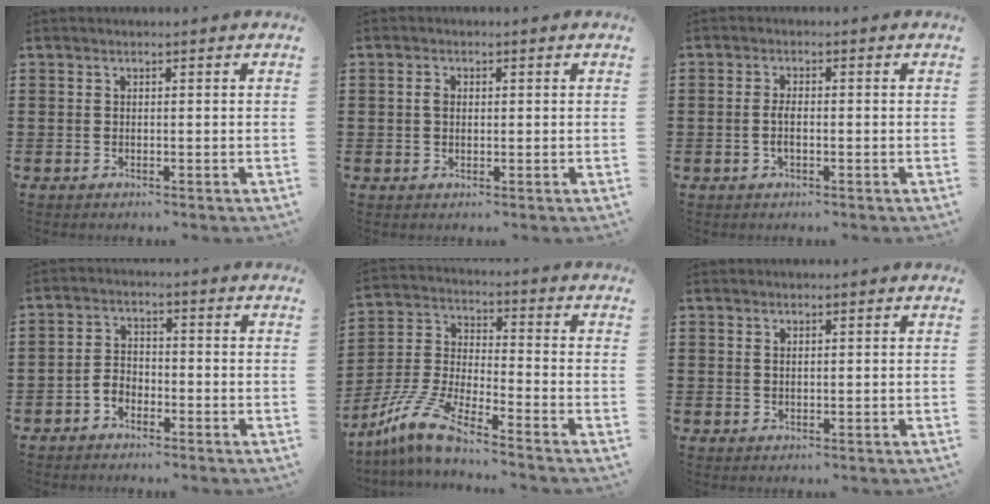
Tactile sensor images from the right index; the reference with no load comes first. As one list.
[{"total": 1.7, "force": [0.3, 1.1, 1.3], "torque": [-0.028, 0.008, 0.005]}, {"total": 2.2, "force": [-0.4, 0.5, 2.1], "torque": [-0.048, -0.005, -0.007]}, {"total": 2.8, "force": [-1.9, 1.7, 1.0], "torque": [-0.030, 0.005, -0.043]}, {"total": 9.2, "force": [-7.7, 0.8, 5.0], "torque": [-0.131, -0.004, -0.158]}, {"total": 0.7, "force": [0.4, 0.4, 0.4], "torque": [-0.009, 0.003, 0.008]}]